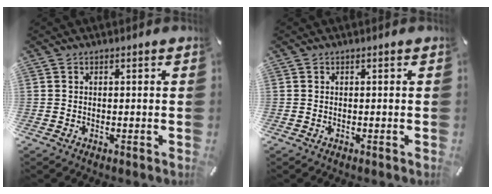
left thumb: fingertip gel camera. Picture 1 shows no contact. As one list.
[{"total": 0.0}]